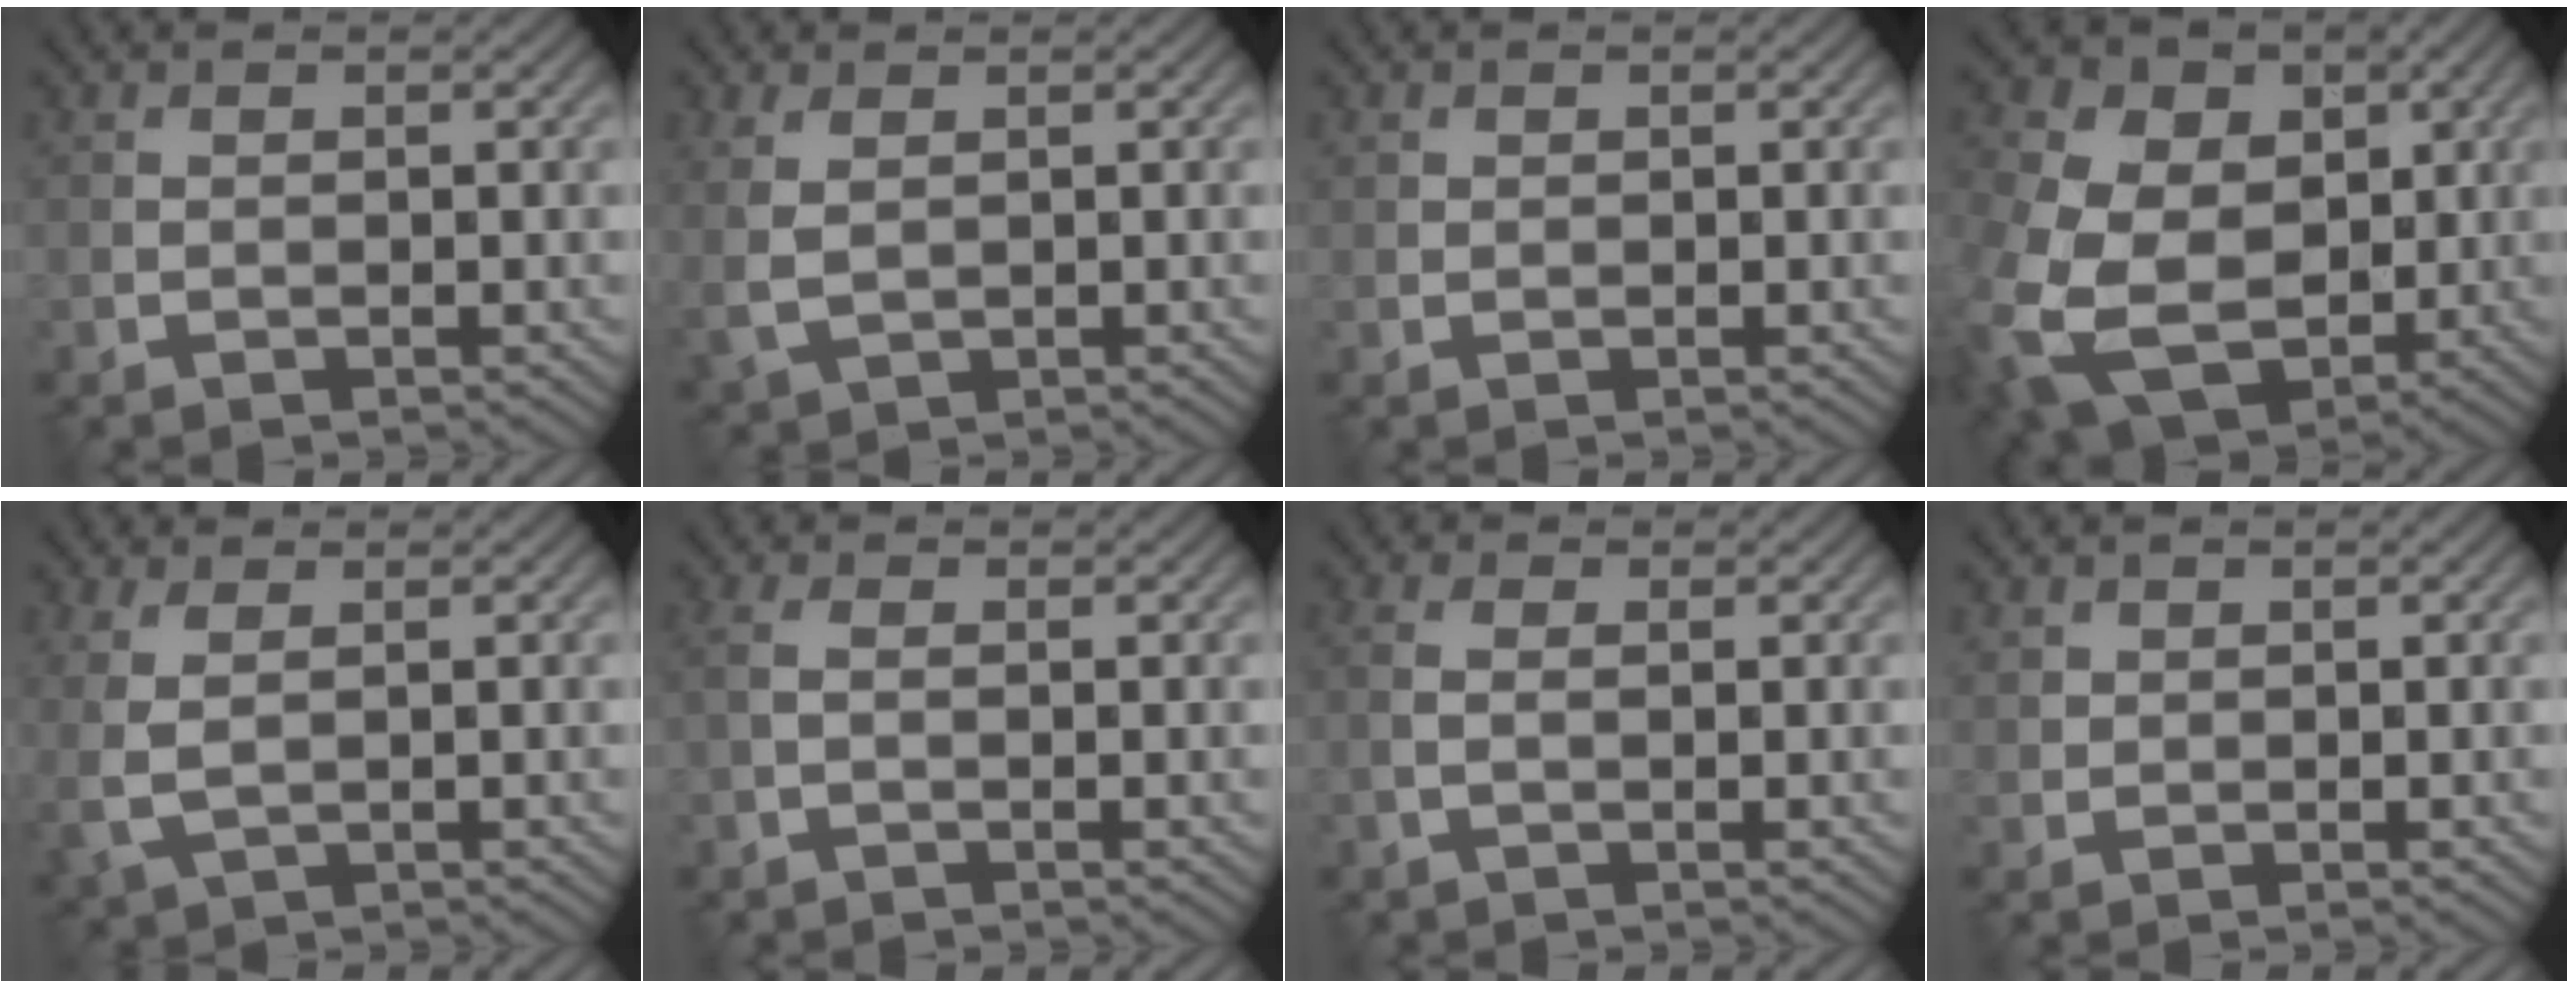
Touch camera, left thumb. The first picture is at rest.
{"total": 3.2, "force": [0.8, 2.0, 2.3], "torque": [-0.070, -0.001, 0.022]}
{"total": 0.7, "force": [0.4, 0.5, 0.1], "torque": [-0.003, -0.002, 0.010]}
{"total": 16.3, "force": [-2.4, 12.8, 9.8], "torque": [-0.257, -0.033, -0.019]}
{"total": 3.5, "force": [0.8, 1.9, 2.8], "torque": [-0.085, -0.003, 0.019]}
{"total": 1.6, "force": [0.0, 0.9, 1.3], "torque": [-0.038, 0.004, -0.001]}
{"total": 1.8, "force": [0.0, 0.9, 1.5], "torque": [-0.040, 0.003, -0.002]}
{"total": 1.3, "force": [0.7, 1.1, 0.3], "torque": [-0.010, -0.003, 0.017]}